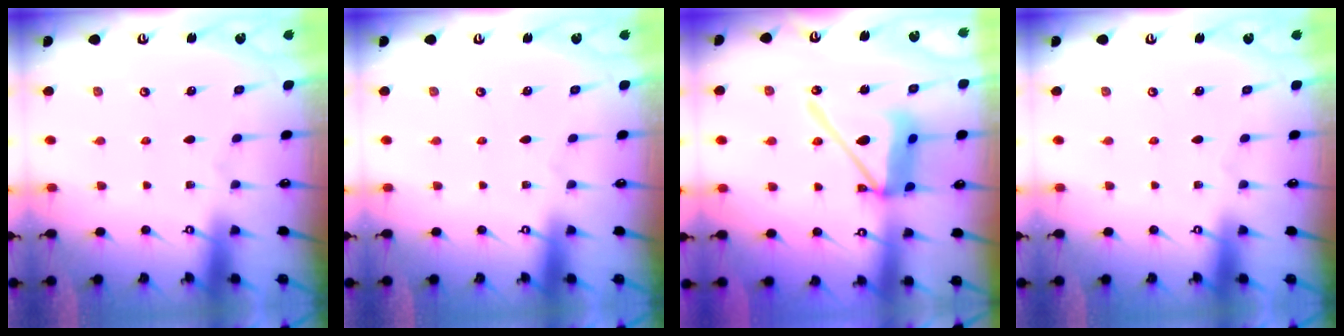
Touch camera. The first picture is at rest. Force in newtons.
{"total": 0.0}
{"total": 15.5, "press": 15.4, "slide": 1.9}
{"total": 0.0}